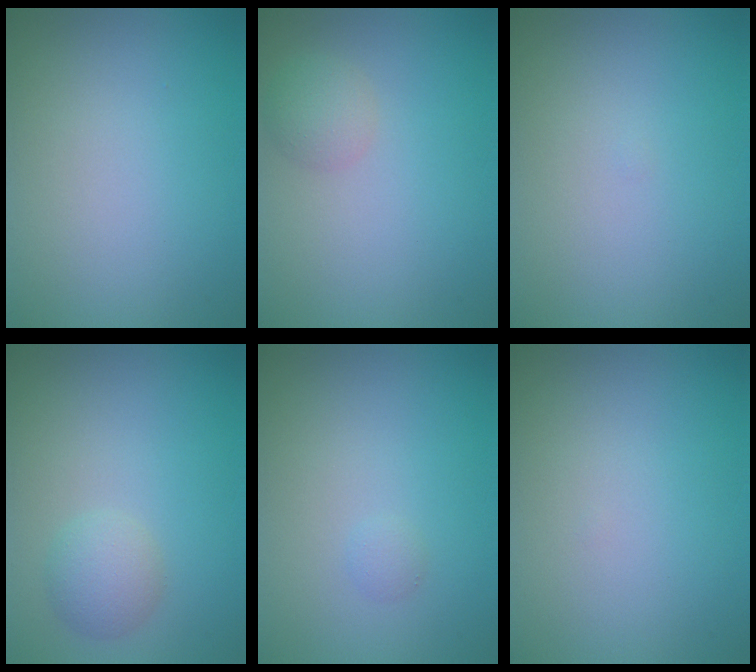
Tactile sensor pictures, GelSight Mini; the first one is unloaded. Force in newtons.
{"total": 1.7, "press": 1.7, "slide": 0.1}
{"total": 0.0}
{"total": 2.2, "press": 2.2, "slide": 0.1}
{"total": 0.6, "press": 0.6, "slide": 0.1}
{"total": 0.0}